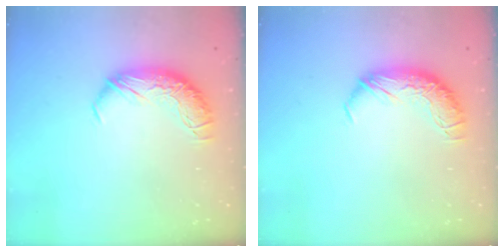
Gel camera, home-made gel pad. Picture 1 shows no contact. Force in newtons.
{"total": 0.0}